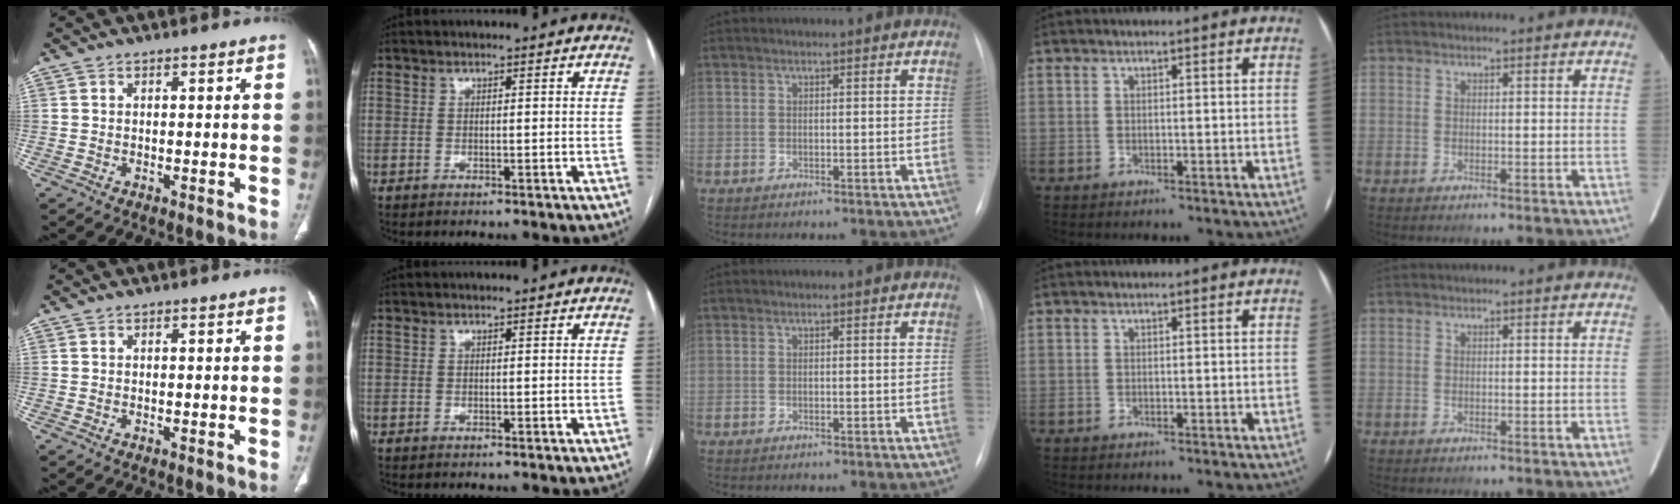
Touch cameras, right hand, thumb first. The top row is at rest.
{}